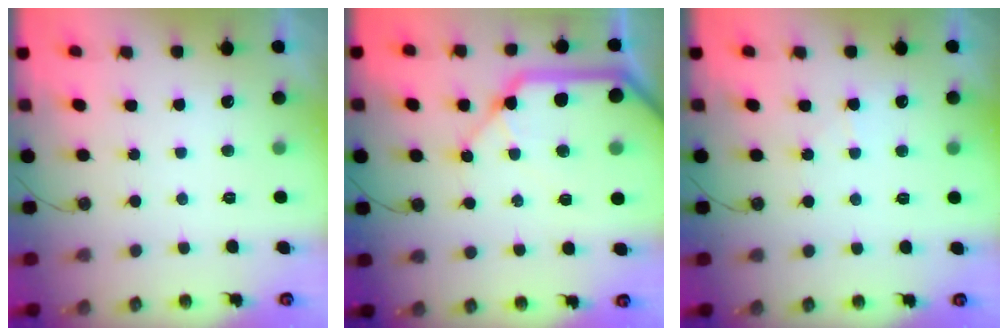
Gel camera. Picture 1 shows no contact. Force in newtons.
{"total": 19.2, "press": 19.0, "slide": 3.0}
{"total": 4.4, "press": 4.4, "slide": 0.7}